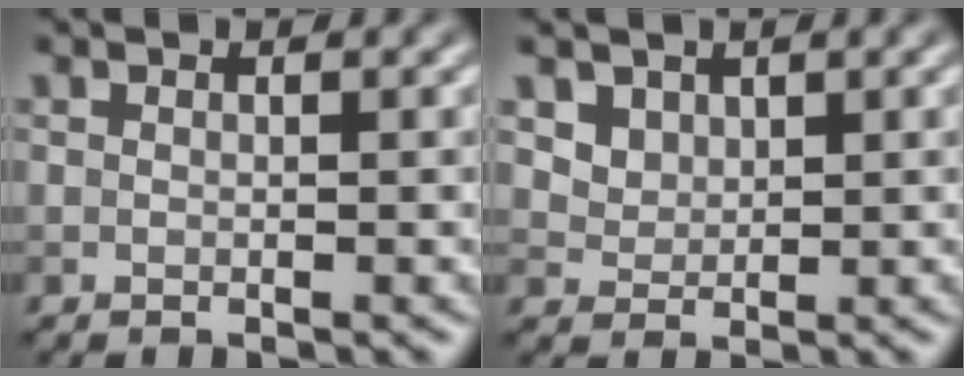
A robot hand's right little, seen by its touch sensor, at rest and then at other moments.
{"total": 3.3, "force": [1.9, 2.3, 1.3], "torque": [-0.043, -0.006, 0.053]}